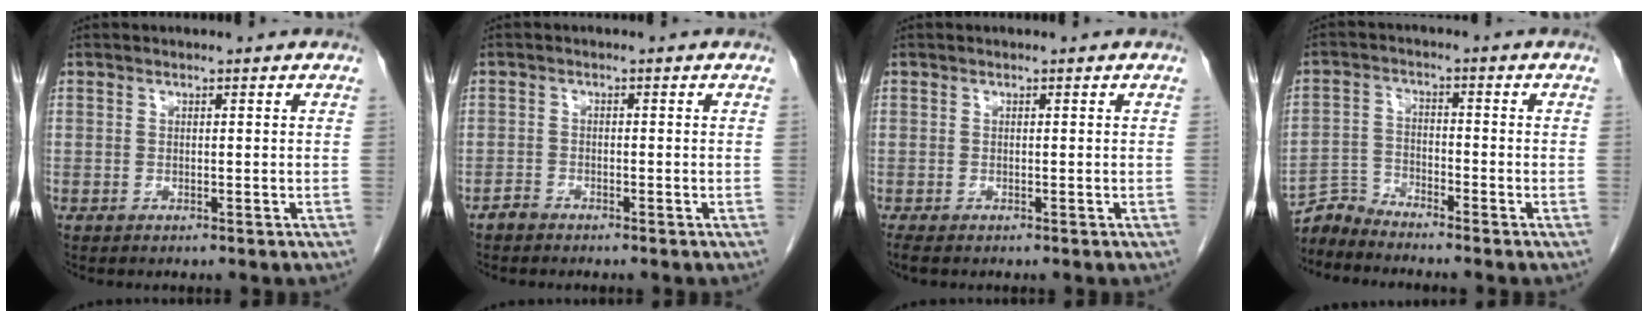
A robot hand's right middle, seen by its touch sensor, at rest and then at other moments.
{"total": 1.0, "force": [-1.0, 0.3, 0.1], "torque": [-0.004, 0.002, -0.020]}
{"total": 1.5, "force": [-1.2, 0.3, 0.8], "torque": [-0.012, -0.004, -0.015]}
{"total": 4.1, "force": [-4.0, -0.6, -0.9], "torque": [0.015, -0.009, -0.078]}